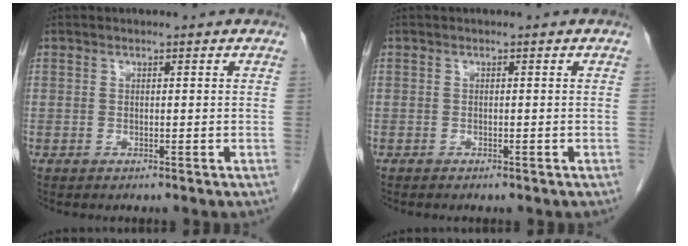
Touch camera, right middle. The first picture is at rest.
{"total": 0.9, "force": [-0.7, 0.3, 0.4], "torque": [-0.010, -0.002, -0.008]}